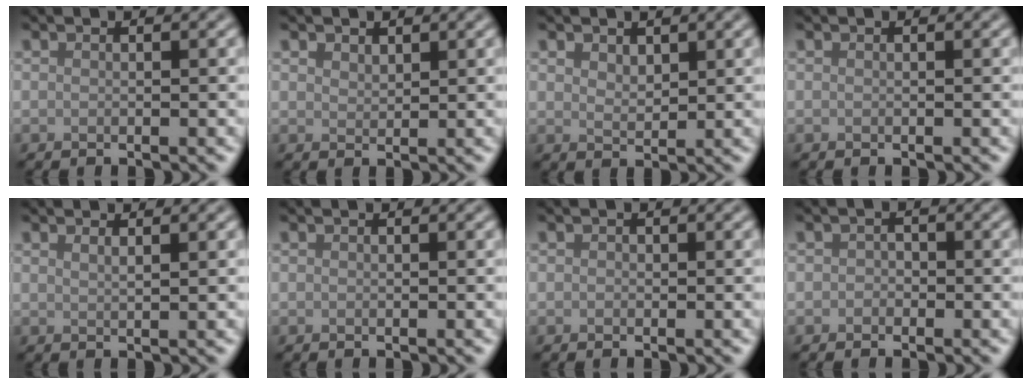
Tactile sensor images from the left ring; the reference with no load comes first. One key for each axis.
{"total": 1.2, "fx": 1.0, "fy": 0.6, "fz": 0.2, "tx": -0.007, "ty": -0.001, "tz": 0.020}
{"total": 1.7, "fx": 1.1, "fy": 0.9, "fz": 0.9, "tx": -0.018, "ty": -0.002, "tz": 0.024}
{"total": 0.0}
{"total": 1.0, "fx": 0.7, "fy": 0.3, "fz": 0.7, "tx": -0.003, "ty": 0.002, "tz": 0.010}
{"total": 0.0}
{"total": 0.0}
{"total": 0.8, "fx": -0.3, "fy": 0.7, "fz": 0.2, "tx": -0.001, "ty": -0.002, "tz": -0.008}